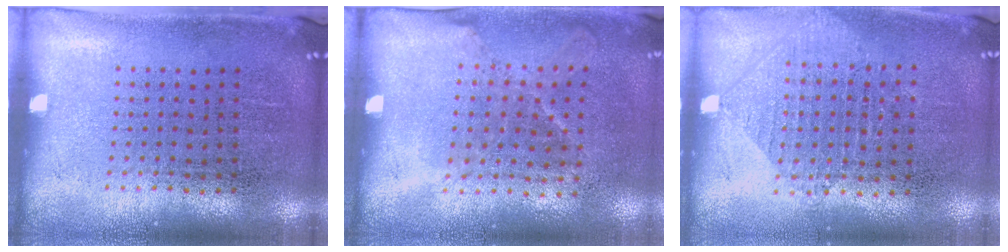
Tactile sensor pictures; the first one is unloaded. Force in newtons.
{"total": 1.2, "press": 0.9, "slide": 0.9}
{"total": 0.9, "press": 0.9, "slide": 0.3}